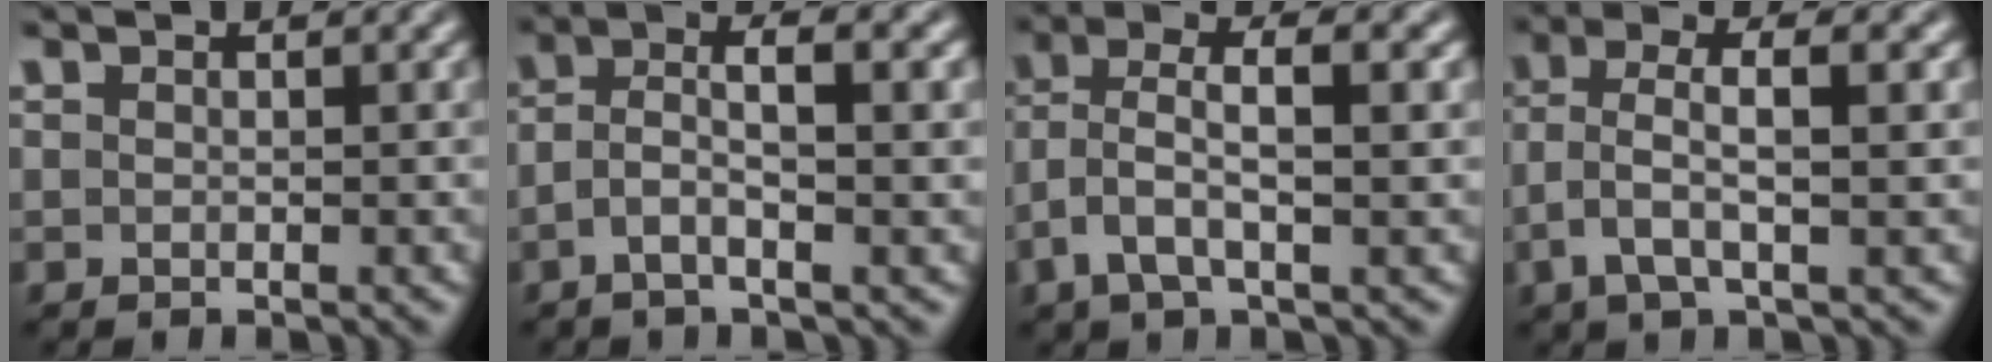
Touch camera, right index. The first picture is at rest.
{"total": 3.0, "force": [-0.7, 0.4, 2.9], "torque": [-0.056, -0.009, -0.009]}
{"total": 3.6, "force": [-0.1, 1.5, 3.3], "torque": [-0.079, -0.015, 0.009]}
{"total": 3.7, "force": [-0.3, 1.1, 3.5], "torque": [-0.077, -0.011, 0.003]}